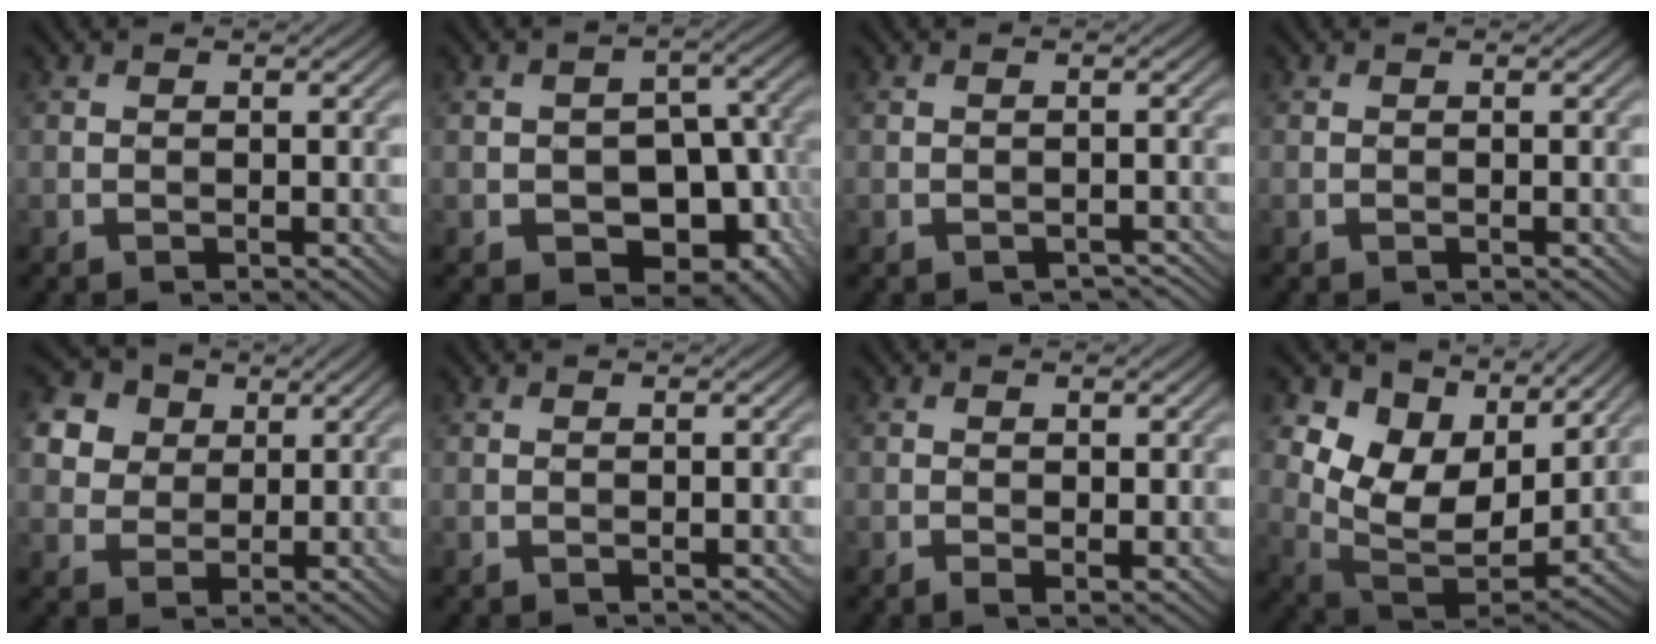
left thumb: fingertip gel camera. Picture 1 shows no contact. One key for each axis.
{"total": 12.1, "fx": -4.0, "fy": 8.8, "fz": 7.3, "tx": -0.093, "ty": -0.002, "tz": -0.051}
{"total": 0.7, "fx": -0.7, "fy": 0.1, "fz": -0.1, "tx": 0.001, "ty": 0.001, "tz": -0.012}
{"total": 0.0}
{"total": 10.4, "fx": 5.0, "fy": 8.0, "fz": 4.4, "tx": -0.155, "ty": 0.023, "tz": 0.098}
{"total": 0.0}
{"total": 1.5, "fx": 0.1, "fy": 0.5, "fz": 1.4, "tx": -0.027, "ty": -0.001, "tz": 0.005}
{"total": 11.9, "fx": 6.6, "fy": 7.4, "fz": 6.5, "tx": -0.154, "ty": 0.013, "tz": 0.118}